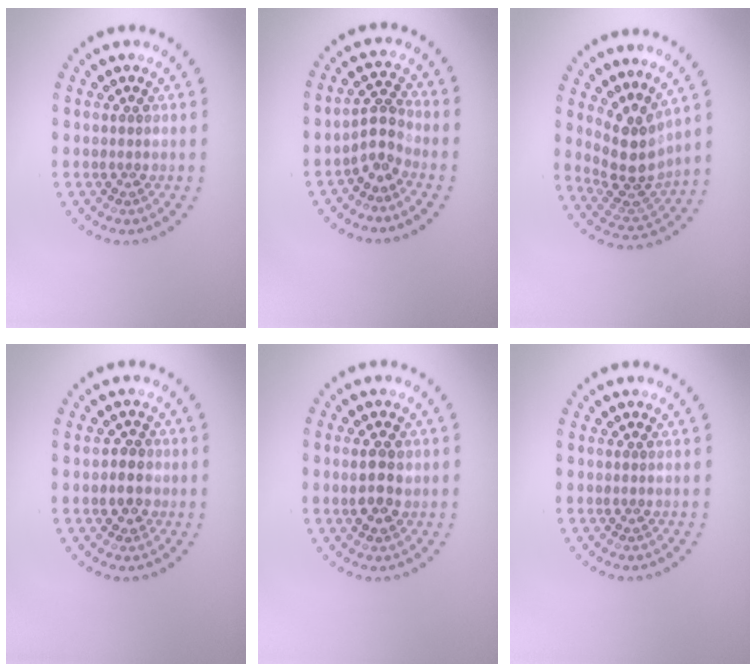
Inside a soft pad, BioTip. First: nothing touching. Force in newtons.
{"total": 2.4, "press": 1.9, "slide": 1.6}
{"total": 3.9, "press": 3.2, "slide": 2.3}
{"total": 2.0, "press": 1.9, "slide": 0.6}
{"total": 2.7, "press": 2.7, "slide": 0.4}
{"total": 0.0}